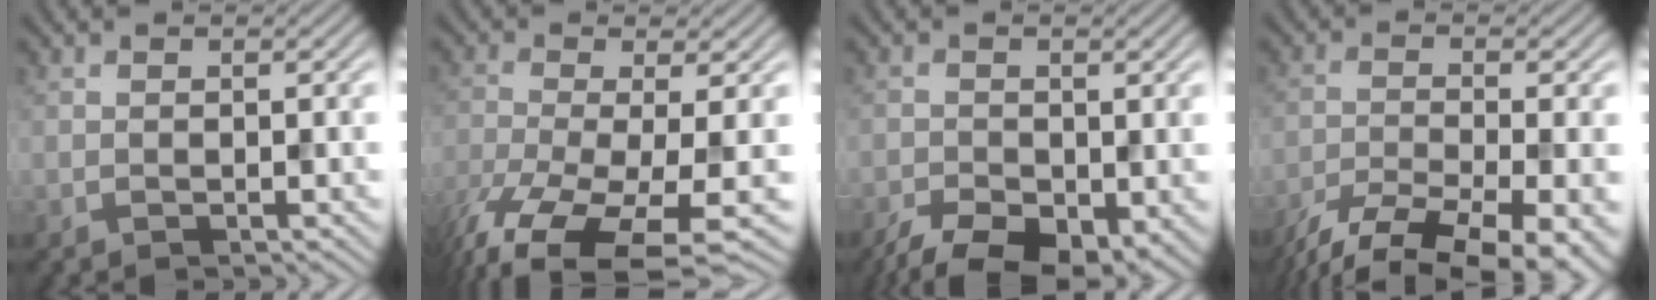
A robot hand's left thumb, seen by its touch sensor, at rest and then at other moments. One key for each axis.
{"total": 11.0, "fx": -6.3, "fy": 3.1, "fz": 8.5, "tx": -0.186, "ty": -0.028, "tz": -0.107}
{"total": 8.6, "fx": -5.3, "fy": 4.0, "fz": 5.5, "tx": -0.105, "ty": -0.029, "tz": -0.084}
{"total": 12.6, "fx": -9.3, "fy": 3.6, "fz": 7.6, "tx": -0.147, "ty": -0.036, "tz": -0.133}